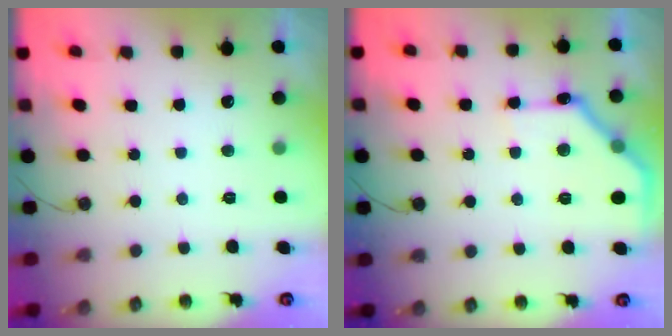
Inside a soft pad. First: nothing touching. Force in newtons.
{"total": 15.3, "press": 15.3, "slide": 0.3}